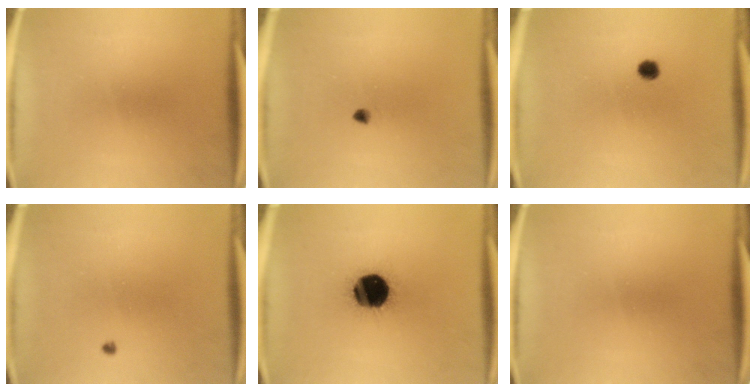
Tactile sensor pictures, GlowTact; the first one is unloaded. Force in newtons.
{"total": 1.1}
{"total": 1.4}
{"total": 0.7}
{"total": 19.9}
{"total": 0.0}